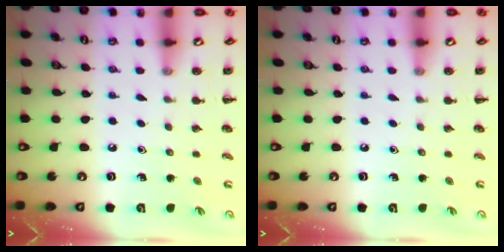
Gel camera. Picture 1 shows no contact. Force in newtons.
{"total": 0.0}